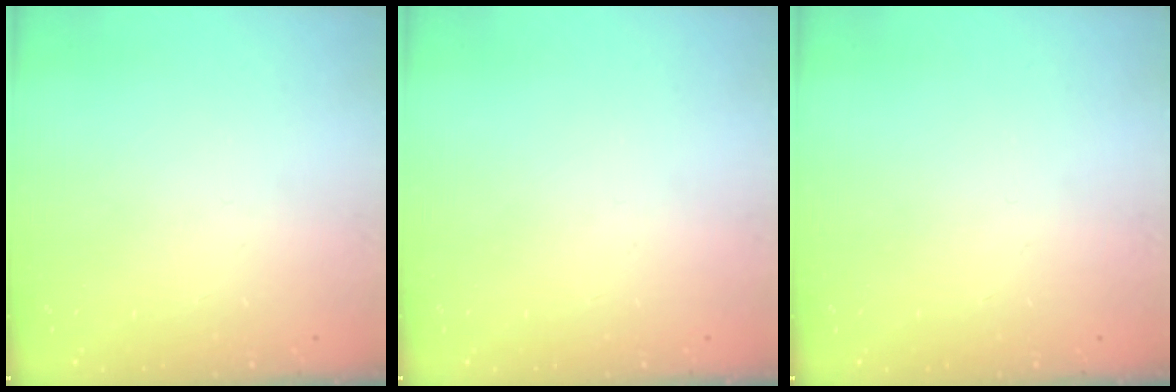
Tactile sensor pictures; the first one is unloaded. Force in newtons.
{"total": 0.0}
{"total": 0.0}